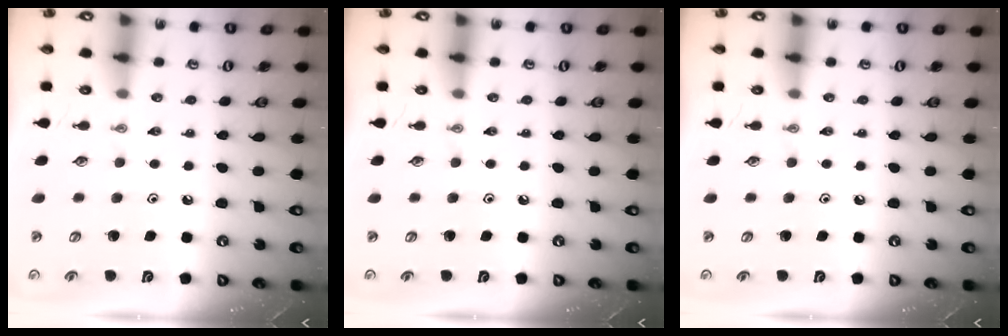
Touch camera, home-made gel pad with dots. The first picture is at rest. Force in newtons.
{"total": 0.0}
{"total": 0.0}